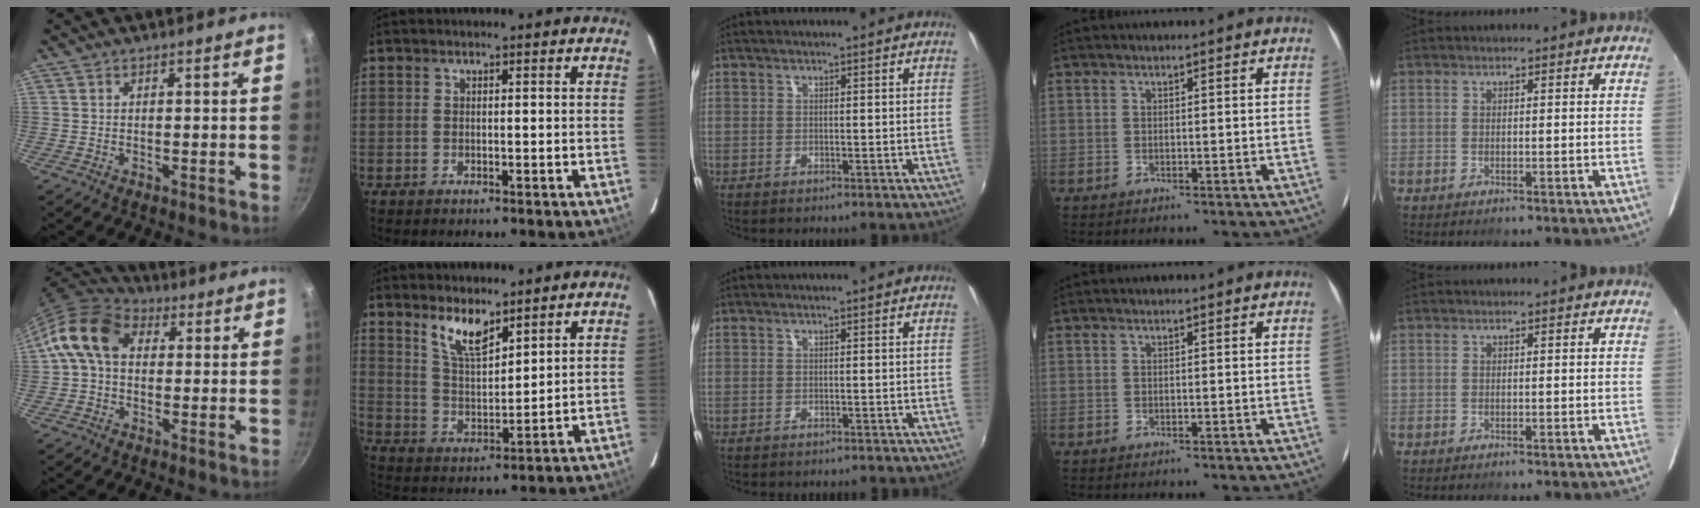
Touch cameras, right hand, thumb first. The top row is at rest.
{"thumb": {"total": 11.2, "force": [1.7, 8.2, 7.4], "torque": [-0.115, 0.024, 0.009]}, "index": {"total": 7.9, "force": [5.7, 2.5, 4.9], "torque": [-0.089, -0.002, 0.115]}, "middle": {"total": 1.7, "force": [-1.5, 0.5, 0.4], "torque": [-0.013, -0.009, -0.021]}}